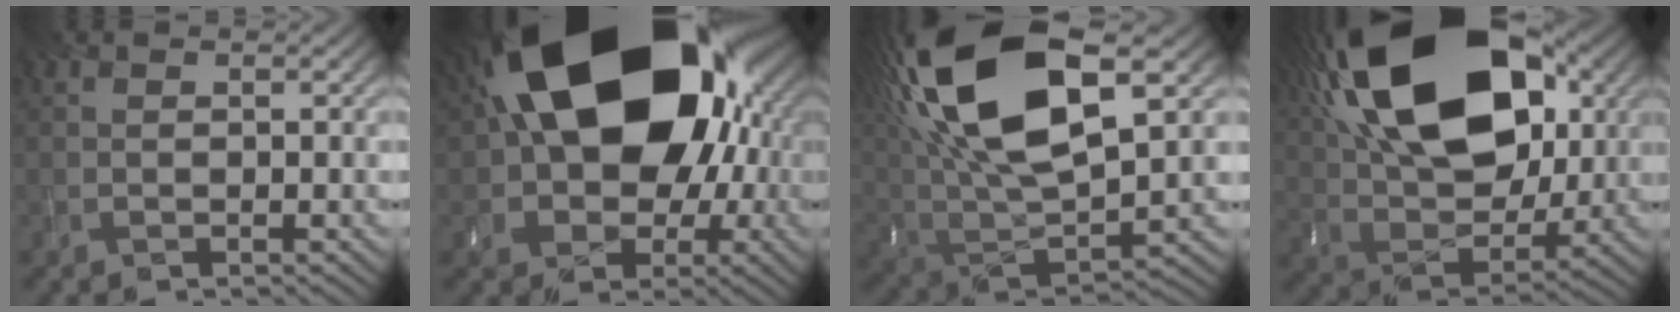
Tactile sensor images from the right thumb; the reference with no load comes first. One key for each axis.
{"total": 23.3, "fx": 5.3, "fy": 16.3, "fz": 15.8, "tx": -0.270, "ty": 0.018, "tz": 0.076}
{"total": 19.4, "fx": 8.4, "fy": 9.1, "fz": 15.0, "tx": -0.332, "ty": 0.029, "tz": 0.155}
{"total": 21.9, "fx": 8.6, "fy": 13.0, "fz": 15.5, "tx": -0.312, "ty": 0.056, "tz": 0.129}